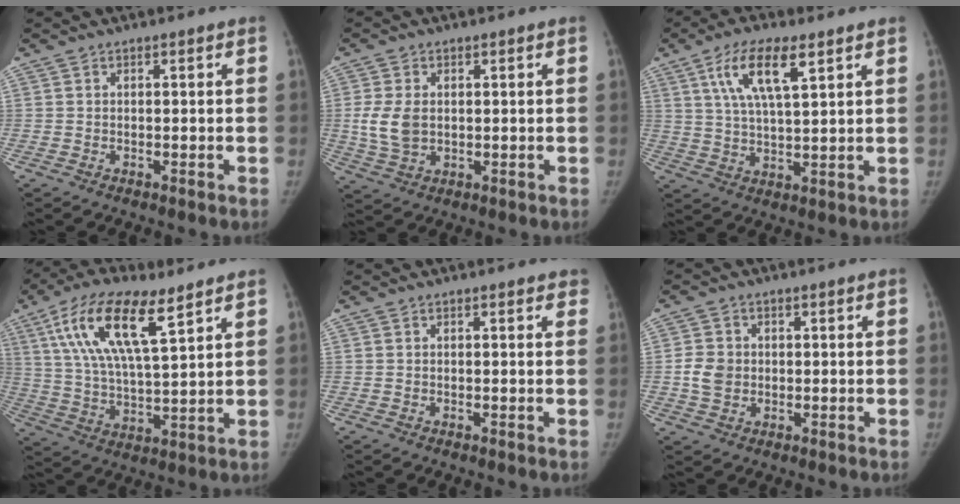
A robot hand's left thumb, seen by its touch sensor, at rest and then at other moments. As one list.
[{"total": 6.1, "force": [0.3, 4.3, 4.4], "torque": [-0.084, -0.008, 0.015]}, {"total": 10.3, "force": [5.0, 3.2, 8.4], "torque": [-0.153, -0.018, 0.095]}, {"total": 16.3, "force": [8.2, 5.4, 12.9], "torque": [-0.233, -0.025, 0.154]}, {"total": 1.4, "force": [1.0, 0.6, 0.7], "torque": [0.006, 0.000, 0.005]}, {"total": 4.5, "force": [-0.3, 3.9, 2.2], "torque": [-0.027, -0.001, -0.003]}]